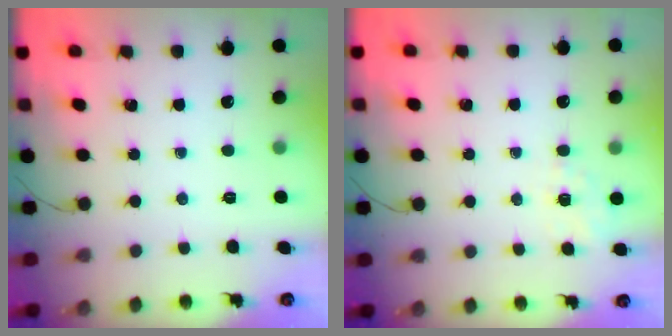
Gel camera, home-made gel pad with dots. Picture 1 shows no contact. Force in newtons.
{"total": 1.5, "press": 0.3, "slide": 1.5}